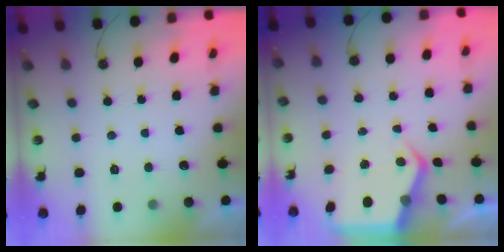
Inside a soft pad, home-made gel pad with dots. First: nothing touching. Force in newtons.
{"total": 6.4, "press": 6.4, "slide": 0.6}